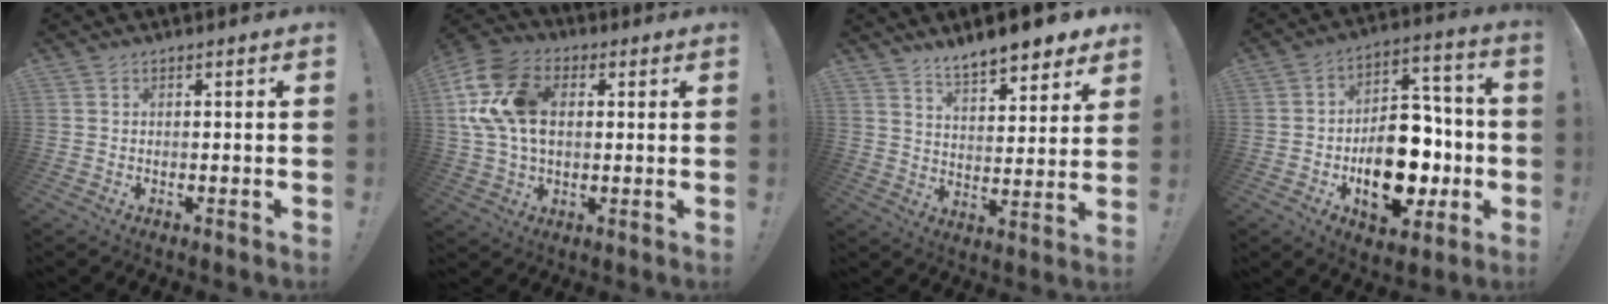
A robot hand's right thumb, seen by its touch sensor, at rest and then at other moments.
{"total": 18.1, "force": [3.7, 12.5, 12.5], "torque": [-0.239, 0.001, 0.071]}
{"total": 9.8, "force": [8.5, 2.1, 4.4], "torque": [-0.072, -0.066, 0.149]}
{"total": 19.9, "force": [-6.1, 12.7, 14.0], "torque": [-0.189, 0.038, -0.085]}